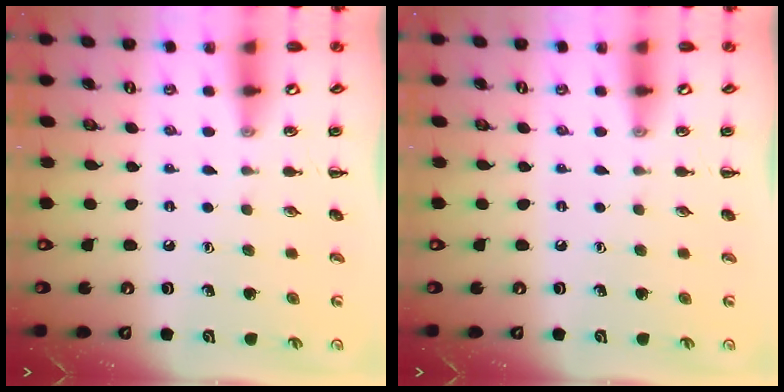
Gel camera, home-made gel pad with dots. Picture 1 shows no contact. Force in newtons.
{"total": 0.0}